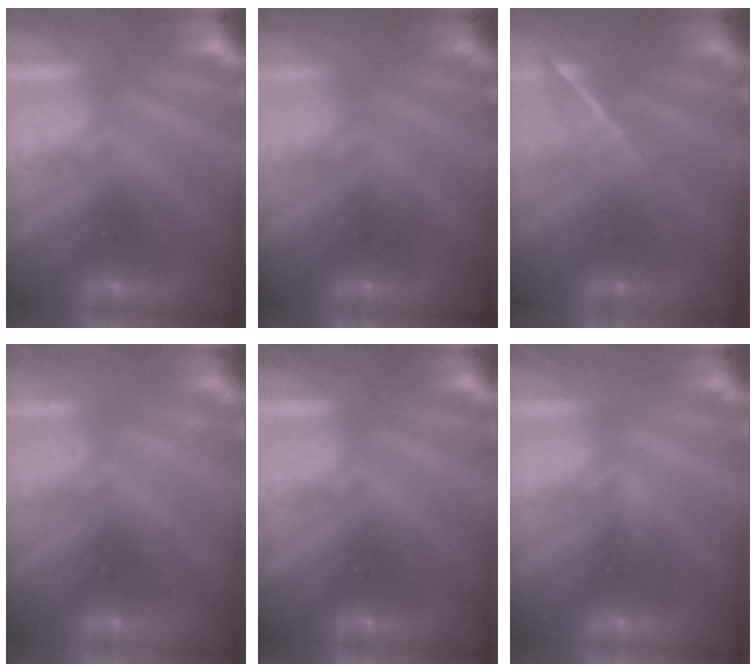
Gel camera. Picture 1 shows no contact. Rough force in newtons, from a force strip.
{"total": 1.3}
{"total": 1.6}
{"total": 2.0}
{"total": 0.0}
{"total": 2.8}